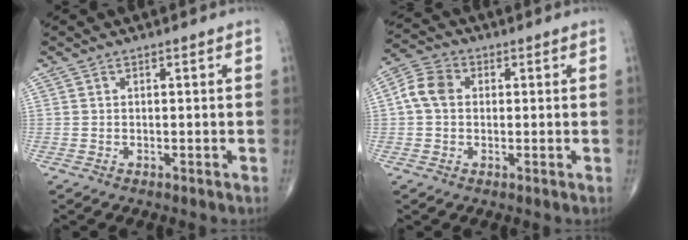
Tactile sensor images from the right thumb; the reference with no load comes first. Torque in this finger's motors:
{"motor_torque": [-0.29, 0.38, 0.08, -0.01, 0.17]}